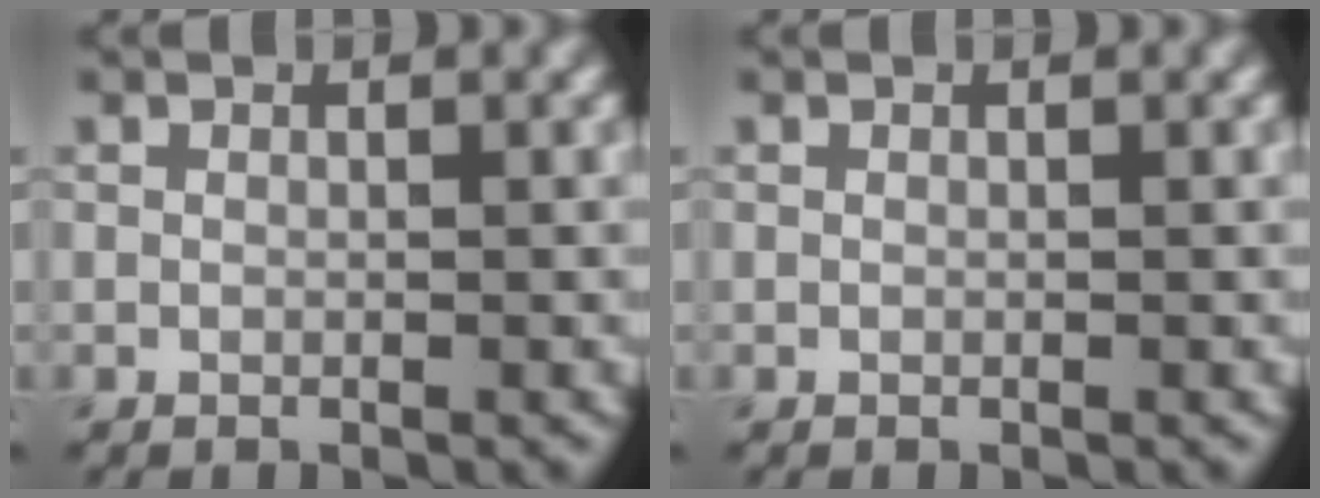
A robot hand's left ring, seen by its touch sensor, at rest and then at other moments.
{"total": 0.0}